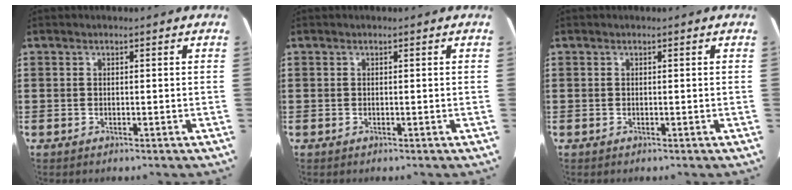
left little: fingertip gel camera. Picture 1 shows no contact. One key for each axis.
{"total": 0.0}
{"total": 0.0}